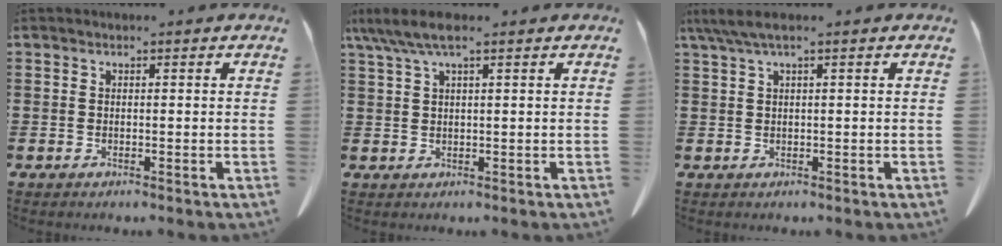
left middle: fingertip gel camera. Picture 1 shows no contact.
{"total": 4.7, "force": [2.8, 0.6, 3.8], "torque": [-0.084, -0.005, 0.050]}
{"total": 2.4, "force": [1.1, 0.0, 2.1], "torque": [-0.048, -0.008, 0.020]}